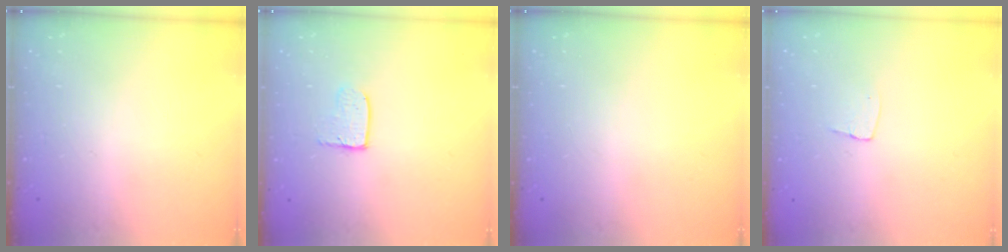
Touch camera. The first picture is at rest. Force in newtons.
{"total": 4.0, "press": 4.0, "slide": 0.4}
{"total": 0.0}
{"total": 4.1, "press": 4.1, "slide": 0.3}